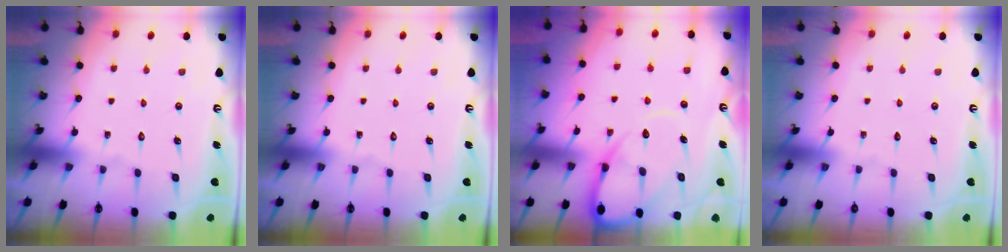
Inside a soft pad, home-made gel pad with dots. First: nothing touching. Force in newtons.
{"total": 0.0}
{"total": 9.4, "press": 9.4, "slide": 1.0}
{"total": 0.0}